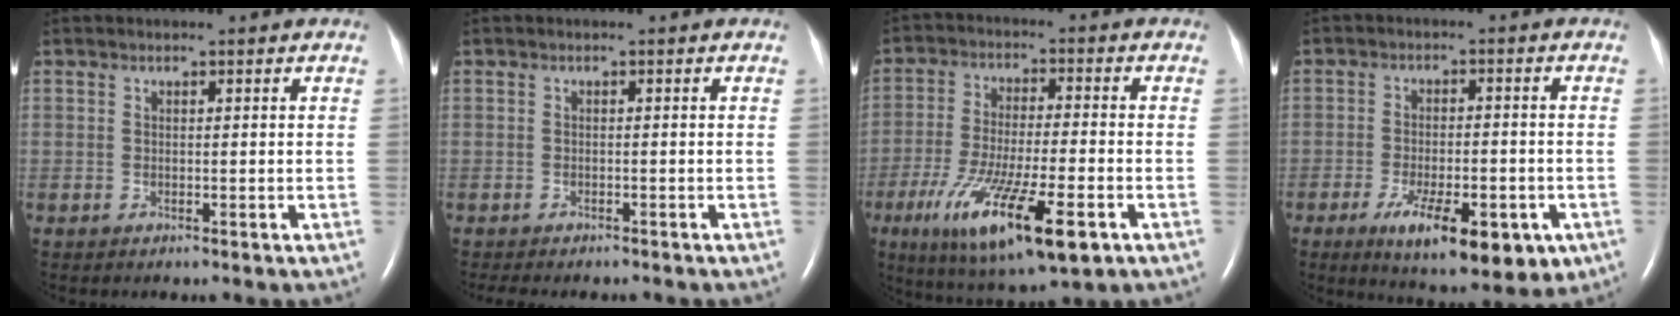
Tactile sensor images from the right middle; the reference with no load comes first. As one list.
[{"total": 6.0, "force": [-5.2, 1.5, 2.6], "torque": [-0.033, -0.003, -0.065]}, {"total": 16.2, "force": [-7.5, 3.0, 14.1], "torque": [-0.260, -0.035, -0.117]}, {"total": 12.9, "force": [-6.4, 4.6, 10.2], "torque": [-0.146, -0.012, -0.087]}]